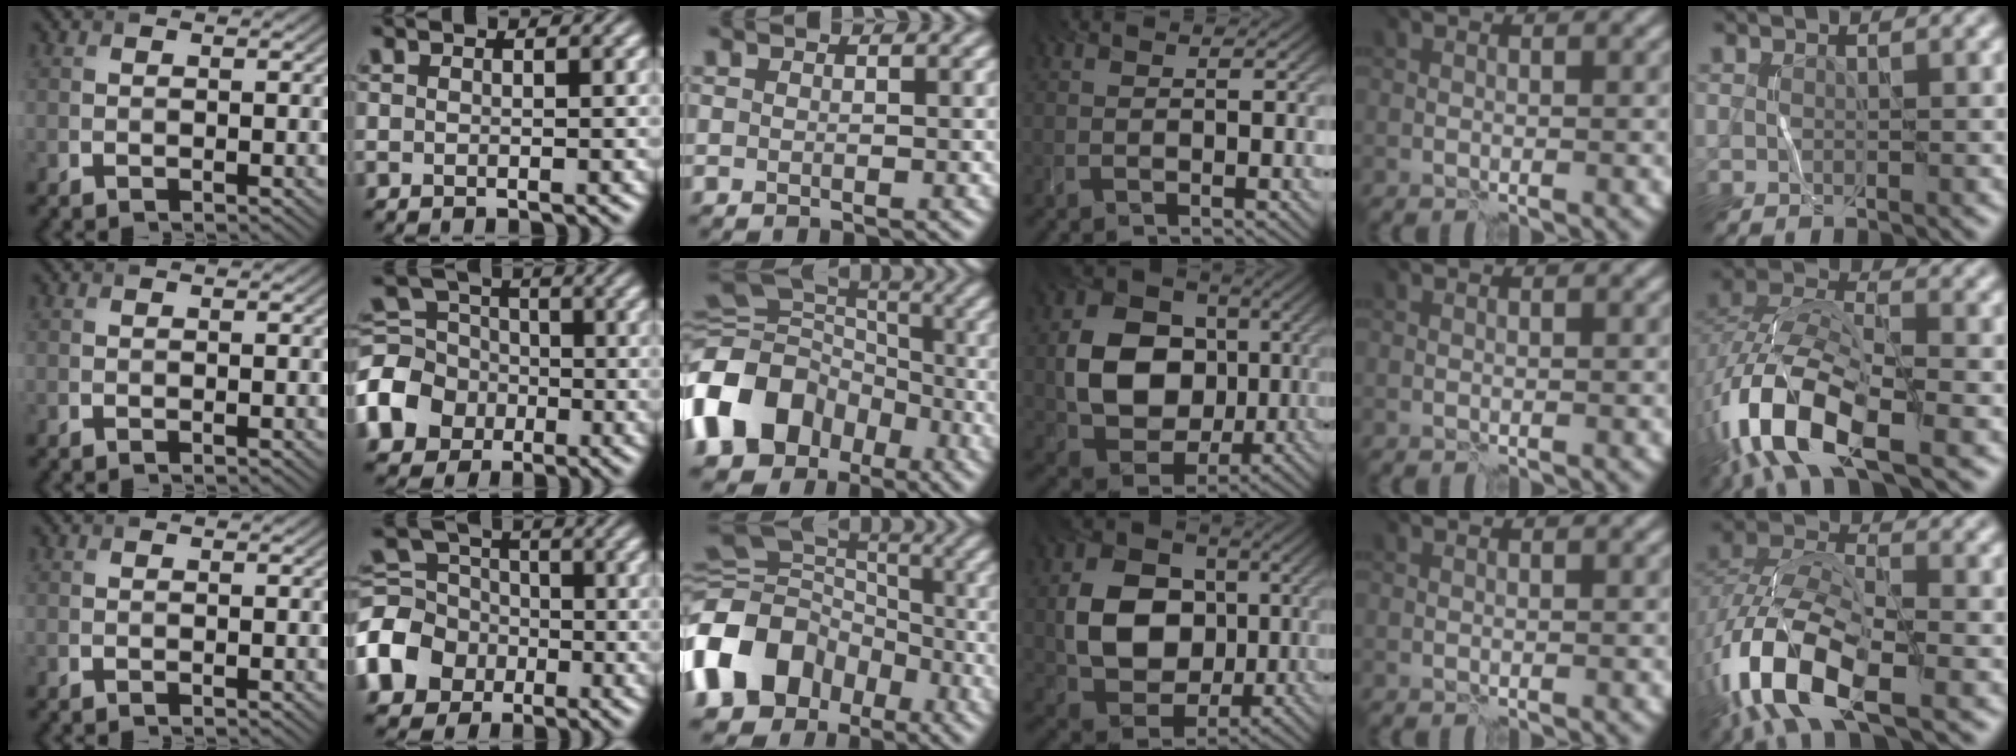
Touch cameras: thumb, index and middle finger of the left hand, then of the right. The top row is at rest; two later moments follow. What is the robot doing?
{"motion": "wrap", "object": "cellophane"}